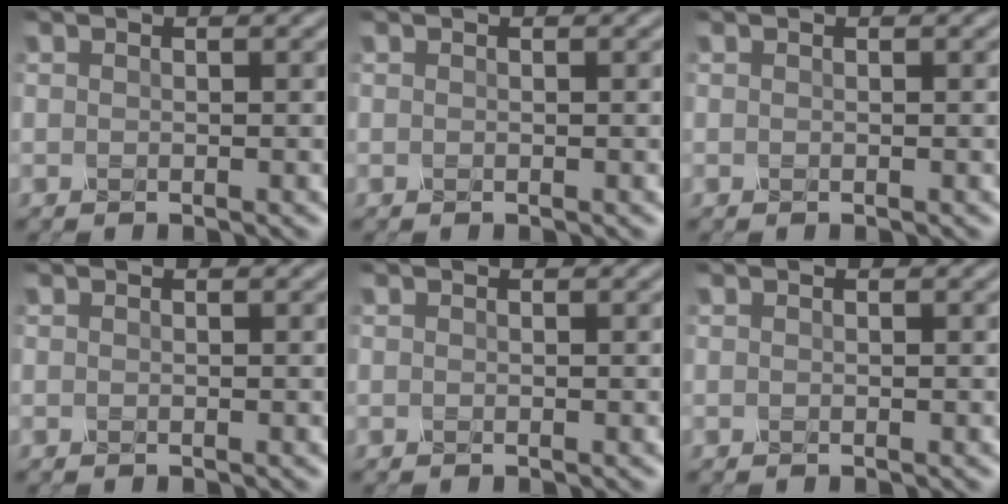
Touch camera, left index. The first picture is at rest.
{"total": 0.0}
{"total": 0.0}
{"total": 0.0}
{"total": 0.0}
{"total": 0.0}